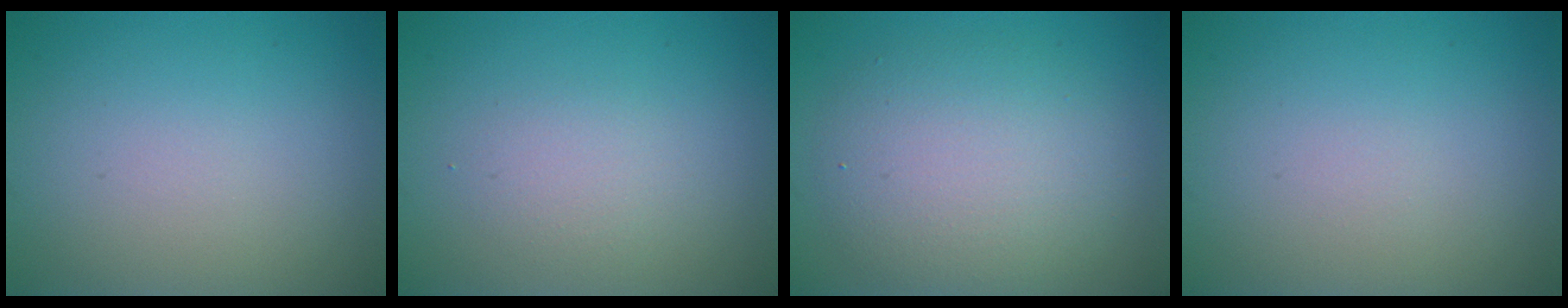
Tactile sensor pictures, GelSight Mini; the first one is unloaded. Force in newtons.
{"total": 1.6, "press": 1.6, "slide": 0.1}
{"total": 5.7, "press": 5.7, "slide": 0.3}
{"total": 0.0}